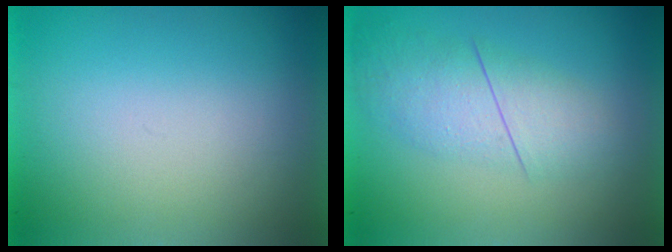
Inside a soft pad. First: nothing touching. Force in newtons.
{"total": 2.8}